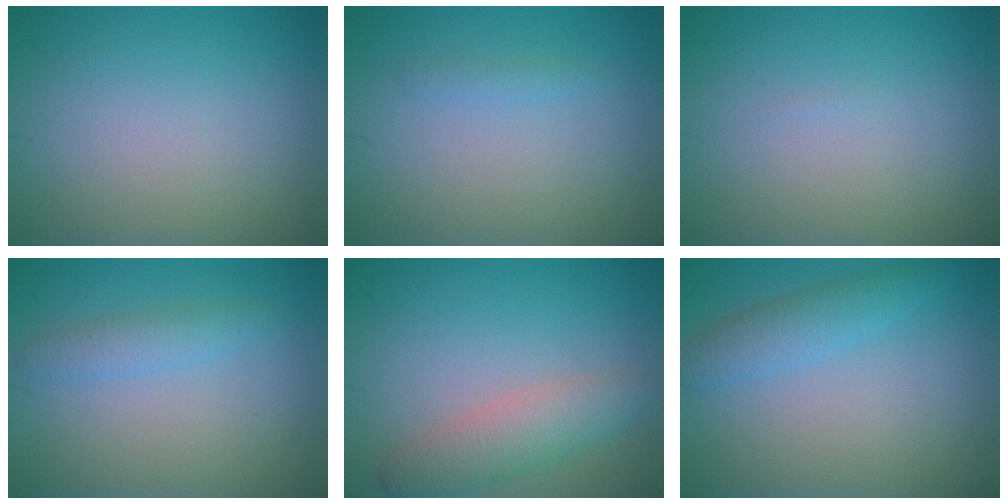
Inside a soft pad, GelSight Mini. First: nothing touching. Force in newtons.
{"total": 0.8, "press": 0.8, "slide": 0.1}
{"total": 0.0}
{"total": 2.0, "press": 2.0, "slide": 0.2}
{"total": 3.8, "press": 3.8, "slide": 0.1}
{"total": 2.7, "press": 2.7, "slide": 0.1}